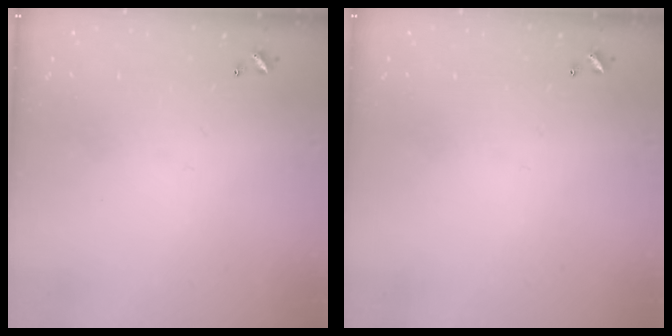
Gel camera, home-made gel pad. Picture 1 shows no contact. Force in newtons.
{"total": 0.0}